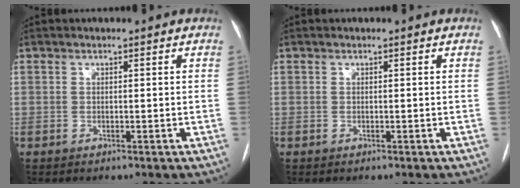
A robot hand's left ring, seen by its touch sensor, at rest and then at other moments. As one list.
[{"total": 0.0}]